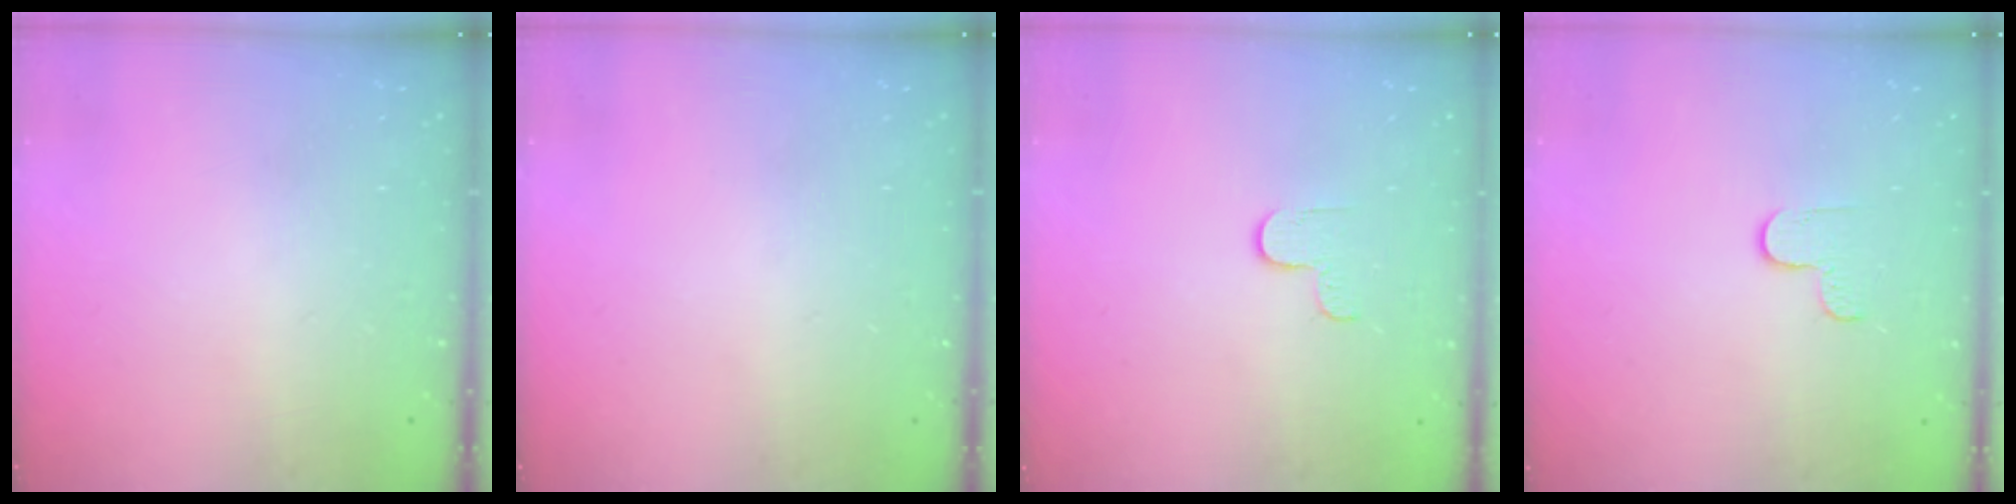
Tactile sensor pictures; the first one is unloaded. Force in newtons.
{"total": 0.0}
{"total": 2.7, "press": 2.6, "slide": 0.4}
{"total": 3.3, "press": 3.3, "slide": 0.4}